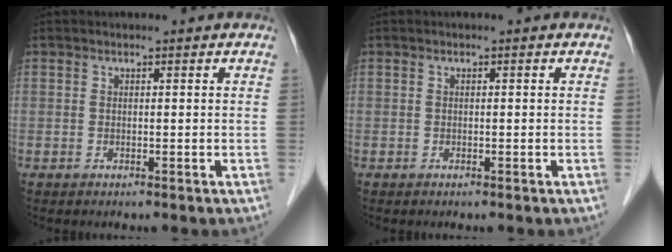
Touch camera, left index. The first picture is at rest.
{"total": 0.0}